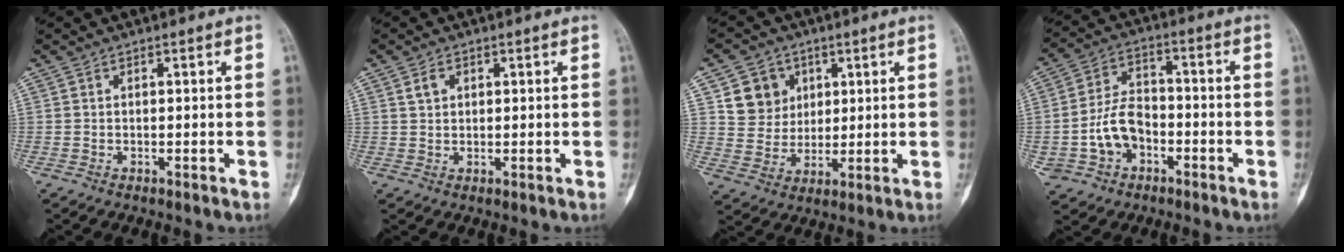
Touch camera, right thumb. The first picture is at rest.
{"total": 2.3, "force": [1.0, 1.6, 1.2], "torque": [-0.017, 0.001, 0.020]}
{"total": 8.7, "force": [3.4, 7.7, 2.3], "torque": [-0.005, -0.013, 0.066]}
{"total": 10.5, "force": [-2.9, 7.7, 6.4], "torque": [-0.103, 0.034, -0.052]}